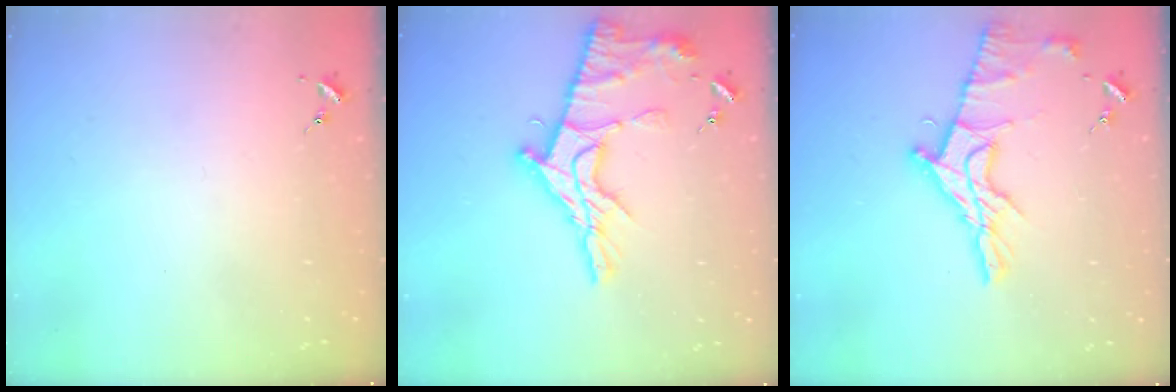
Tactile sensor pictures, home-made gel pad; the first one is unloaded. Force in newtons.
{"total": 18.0, "press": 18.0, "slide": 1.4}
{"total": 15.1, "press": 15.0, "slide": 1.2}